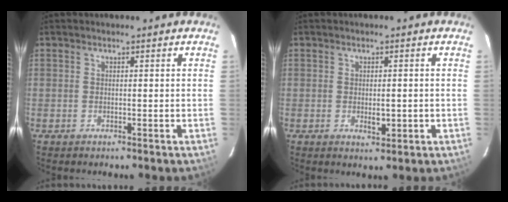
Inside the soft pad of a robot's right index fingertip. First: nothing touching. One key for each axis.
{"total": 2.9, "fx": -0.6, "fy": 1.3, "fz": 2.5, "tx": -0.043, "ty": -0.002, "tz": -0.003}